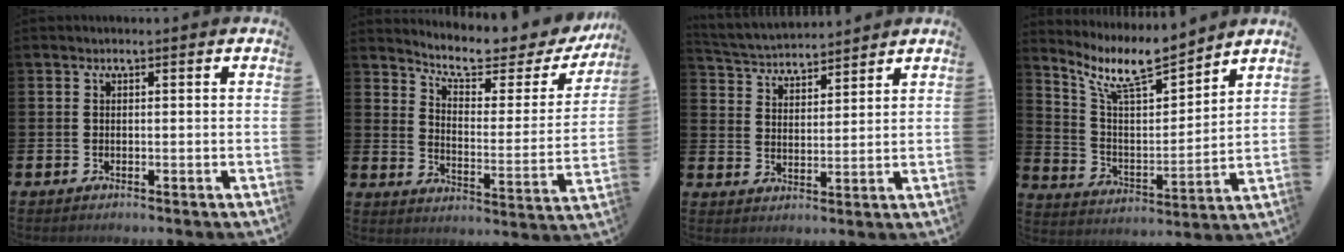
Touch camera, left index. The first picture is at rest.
{"total": 7.6, "force": [6.8, 1.7, 2.8], "torque": [-0.077, -0.049, 0.113]}
{"total": 4.1, "force": [4.0, 0.9, -0.1], "torque": [-0.023, -0.026, 0.071]}
{"total": 9.5, "force": [8.3, 2.1, 4.1], "torque": [-0.110, -0.049, 0.148]}